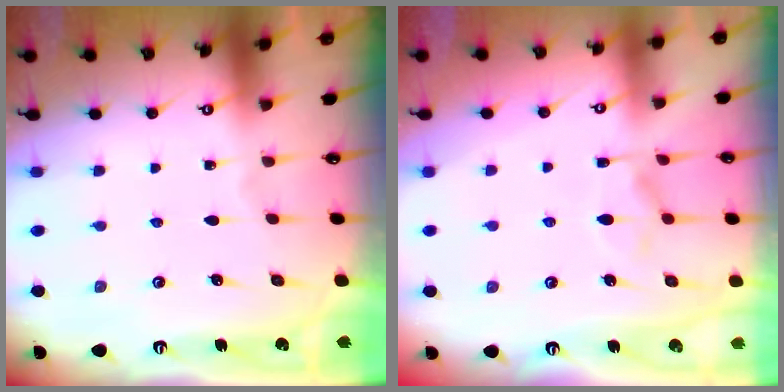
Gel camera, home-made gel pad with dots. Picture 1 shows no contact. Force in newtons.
{"total": 5.7, "press": 5.6, "slide": 1.1}